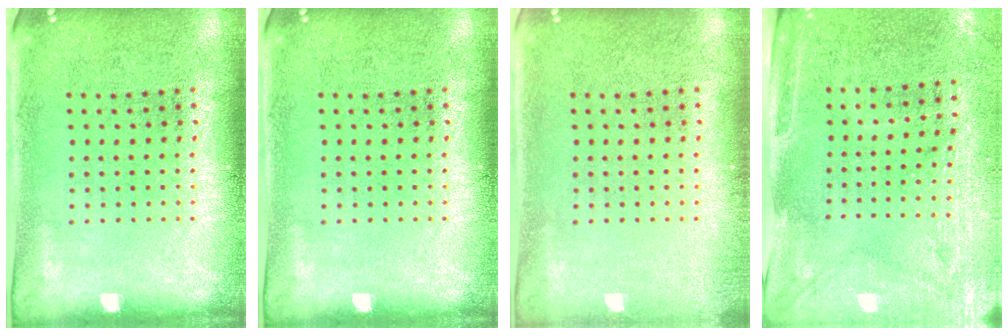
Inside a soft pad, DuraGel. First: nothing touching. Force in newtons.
{"total": 0.0}
{"total": 0.7, "press": 0.7, "slide": 0.2}
{"total": 2.9, "press": 2.4, "slide": 1.5}